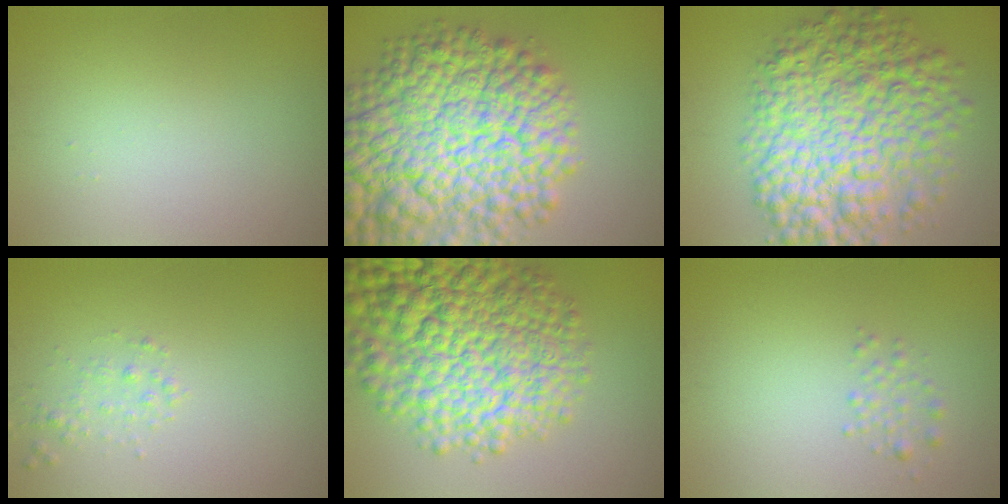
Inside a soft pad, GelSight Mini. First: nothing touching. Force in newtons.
{"total": 15.2, "press": 15.2, "slide": 0.5}
{"total": 11.5, "press": 11.5, "slide": 0.1}
{"total": 1.2, "press": 1.2, "slide": 0.1}
{"total": 13.4, "press": 13.4, "slide": 0.4}
{"total": 1.2, "press": 1.1, "slide": 0.1}